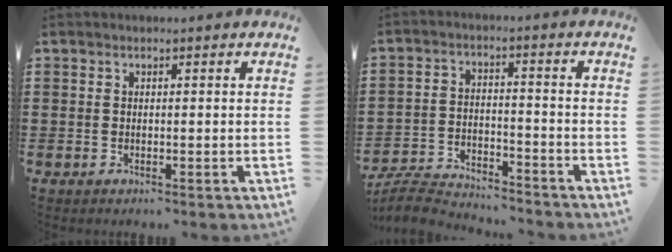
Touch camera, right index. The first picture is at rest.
{"total": 5.5, "force": [-5.4, 0.7, 0.8], "torque": [-0.032, 0.002, -0.112]}